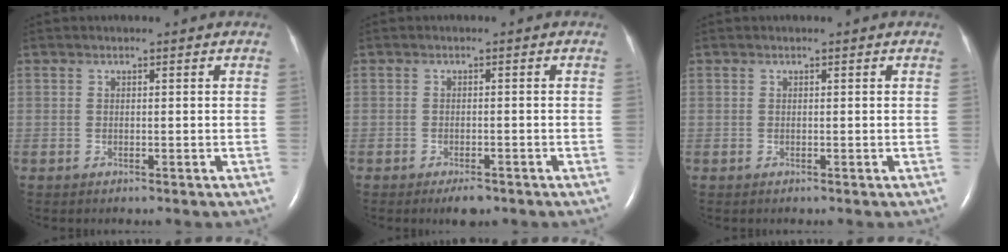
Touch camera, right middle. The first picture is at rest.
{"total": 2.7, "force": [-1.9, 0.9, 1.7], "torque": [-0.030, -0.003, -0.024]}
{"total": 0.0}